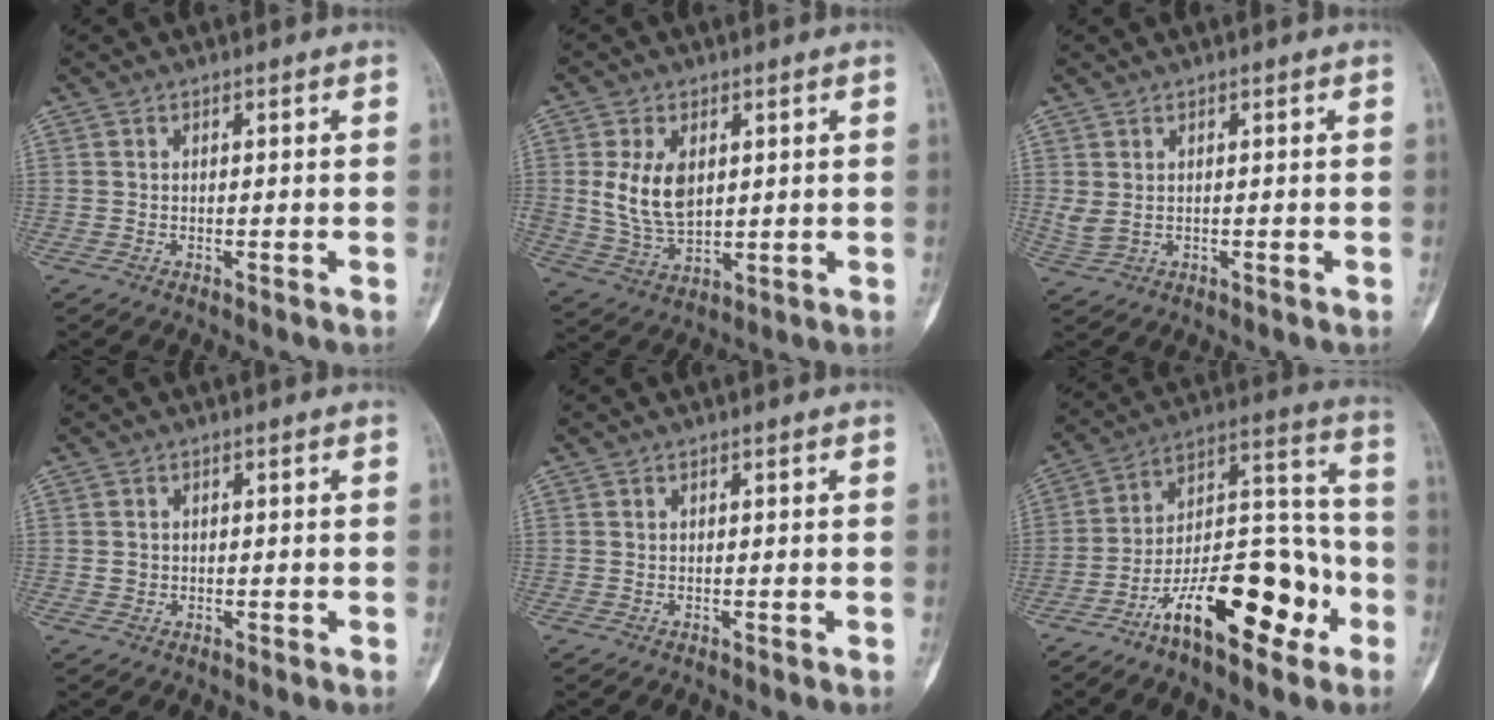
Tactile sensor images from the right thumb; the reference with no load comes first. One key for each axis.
{"total": 9.8, "fx": 1.9, "fy": 6.1, "fz": 7.4, "tx": -0.130, "ty": -0.012, "tz": 0.052}
{"total": 2.7, "fx": 0.2, "fy": 1.7, "fz": 2.0, "tx": -0.048, "ty": 0.002, "tz": 0.012}
{"total": 1.3, "fx": -0.1, "fy": 1.2, "fz": 0.4, "tx": -0.003, "ty": 0.004, "tz": 0.001}
{"total": 0.0}
{"total": 20.8, "fx": -10.0, "fy": 8.7, "fz": 16.1, "tx": -0.235, "ty": 0.087, "tz": -0.165}